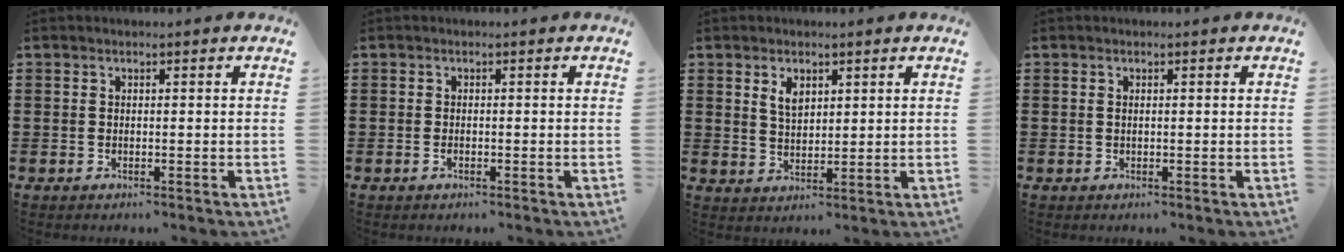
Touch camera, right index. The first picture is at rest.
{"total": 0.6, "force": [-0.4, 0.2, 0.4], "torque": [-0.008, -0.005, -0.007]}
{"total": 3.3, "force": [1.9, 1.9, 1.9], "torque": [-0.037, 0.003, 0.032]}
{"total": 0.0}